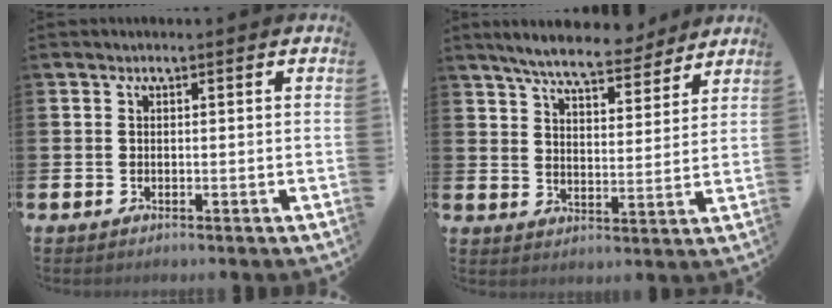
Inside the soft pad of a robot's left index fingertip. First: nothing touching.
{"total": 7.7, "force": [7.2, 1.3, 2.5], "torque": [-0.062, -0.040, 0.124]}